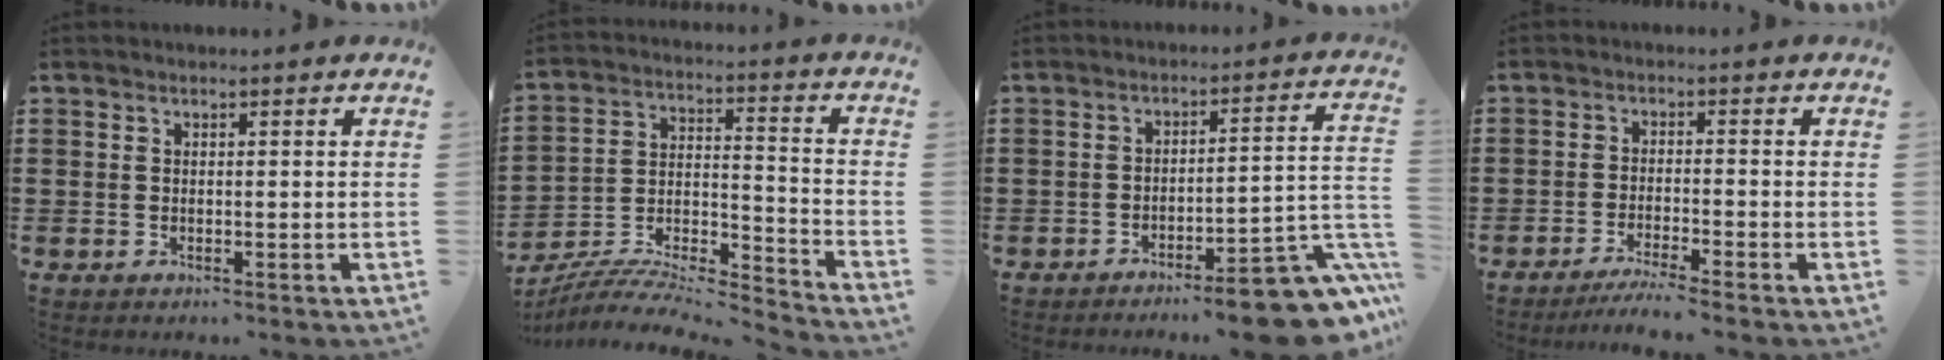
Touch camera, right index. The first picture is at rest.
{"total": 6.7, "force": [-6.2, 0.4, 2.4], "torque": [-0.053, -0.016, -0.129]}
{"total": 10.0, "force": [-7.8, 1.3, 6.1], "torque": [-0.076, 0.017, -0.144]}
{"total": 2.8, "force": [-2.5, -0.5, 1.1], "torque": [-0.020, -0.003, -0.049]}